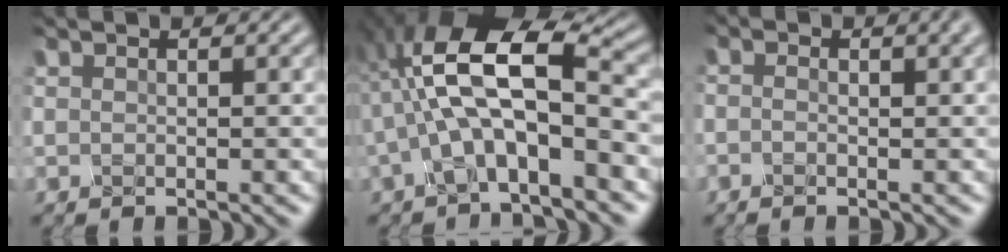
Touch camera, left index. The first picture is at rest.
{"total": 7.7, "force": [-2.1, 2.5, 7.0], "torque": [-0.148, 0.015, -0.023]}
{"total": 2.4, "force": [-0.4, 0.9, 2.1], "torque": [-0.011, 0.015, -0.022]}